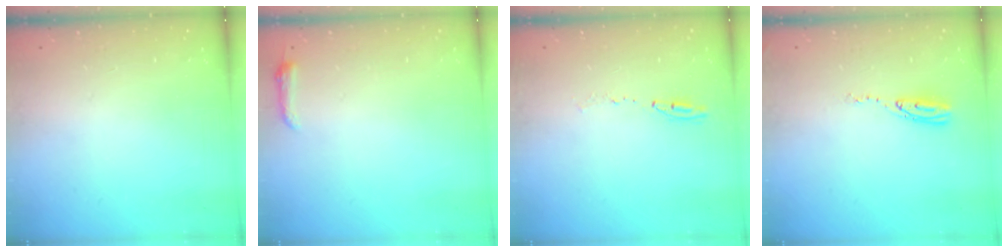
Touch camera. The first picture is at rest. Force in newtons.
{"total": 3.7, "press": 3.7, "slide": 0.7}
{"total": 5.7, "press": 5.7, "slide": 0.7}
{"total": 5.9, "press": 5.9, "slide": 0.4}